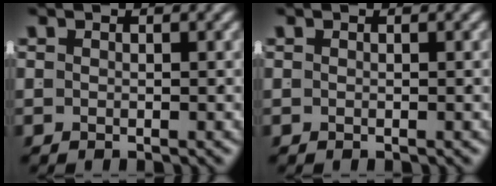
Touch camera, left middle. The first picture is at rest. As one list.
[{"total": 0.0}]